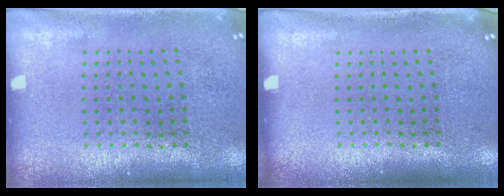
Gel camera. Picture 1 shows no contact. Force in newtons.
{"total": 0.0}